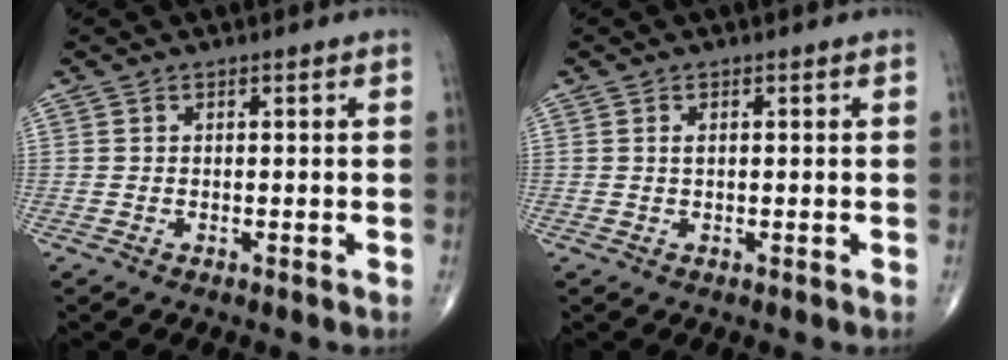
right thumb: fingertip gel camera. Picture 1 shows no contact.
{"total": 0.8, "force": [0.2, 0.4, 0.7], "torque": [-0.012, 0.004, 0.002]}